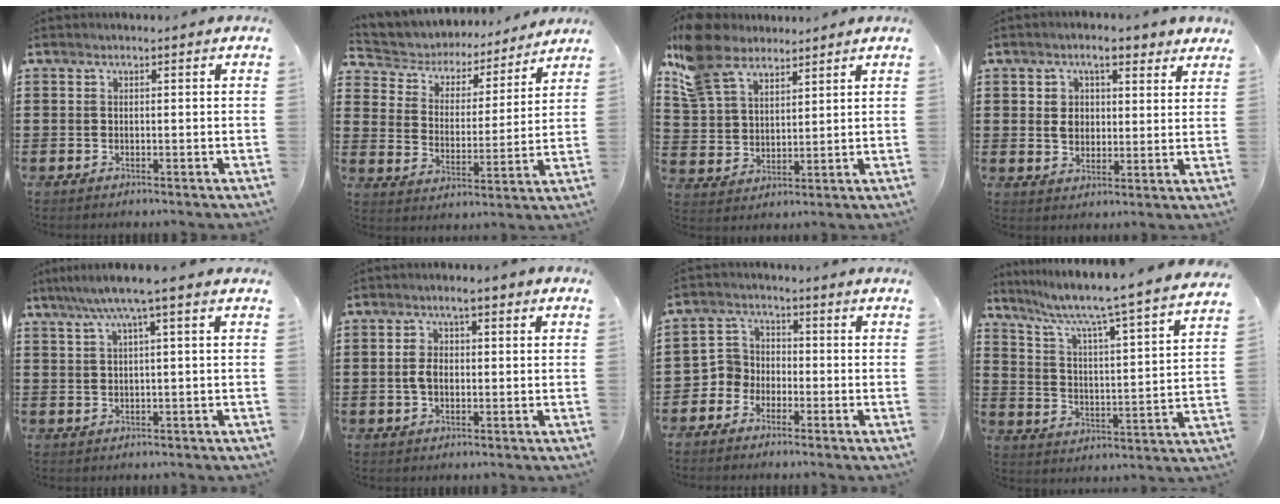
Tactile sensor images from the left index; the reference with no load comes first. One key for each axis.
{"total": 4.5, "fx": 4.3, "fy": 1.3, "fz": 0.2, "tx": -0.033, "ty": -0.036, "tz": 0.068}
{"total": 9.5, "fx": 7.4, "fy": 4.7, "fz": 3.8, "tx": -0.115, "ty": -0.007, "tz": 0.141}
{"total": 5.3, "fx": 2.9, "fy": 3.3, "fz": 2.9, "tx": -0.063, "ty": 0.005, "tz": 0.049}
{"total": 4.6, "fx": 2.2, "fy": -0.3, "fz": 4.0, "tx": -0.082, "ty": 0.003, "tz": 0.033}
{"total": 4.3, "fx": 0.2, "fy": 2.2, "fz": 3.6, "tx": -0.080, "ty": 0.008, "tz": -0.002}
{"total": 3.4, "fx": -2.4, "fy": 2.5, "fz": 0.3, "tx": -0.025, "ty": 0.004, "tz": -0.056}
{"total": 5.2, "fx": 4.5, "fy": -0.7, "fz": 2.6, "tx": -0.074, "ty": -0.053, "tz": 0.063}